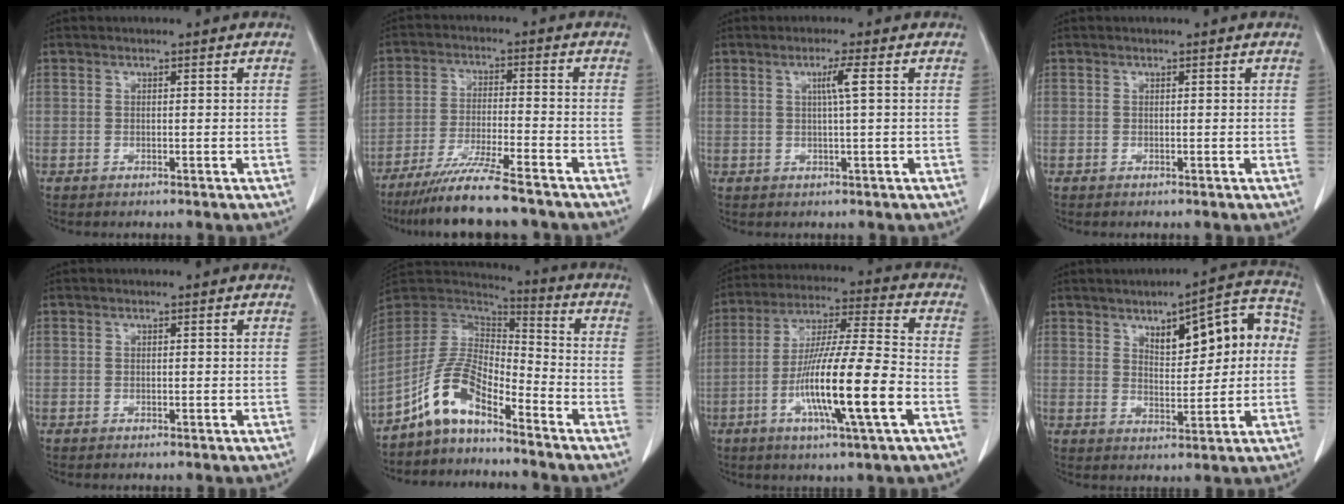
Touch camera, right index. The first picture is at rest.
{"total": 10.8, "force": [-8.9, -0.2, 6.2], "torque": [-0.103, -0.032, -0.149]}
{"total": 2.7, "force": [0.7, -0.9, 2.5], "torque": [-0.049, -0.002, 0.014]}
{"total": 0.0}
{"total": 0.0}
{"total": 9.8, "force": [-6.7, 3.3, 6.4], "torque": [-0.146, 0.024, -0.136]}
{"total": 15.9, "force": [-5.0, 0.3, 15.1], "torque": [-0.283, -0.009, -0.089]}
{"total": 11.6, "force": [2.8, 4.5, 10.4], "torque": [-0.127, 0.038, 0.042]}